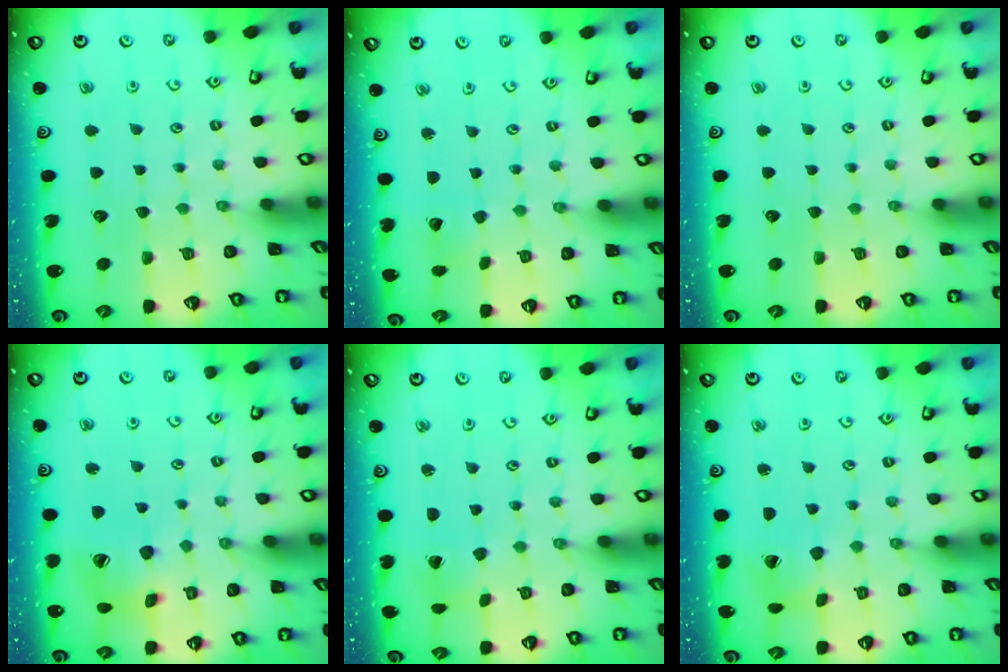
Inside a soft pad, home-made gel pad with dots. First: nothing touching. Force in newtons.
{"total": 2.1, "press": 2.1, "slide": 0.3}
{"total": 0.0}
{"total": 12.0, "press": 12.0, "slide": 1.4}
{"total": 1.2, "press": 1.2, "slide": 0.2}
{"total": 4.1, "press": 4.1, "slide": 0.5}